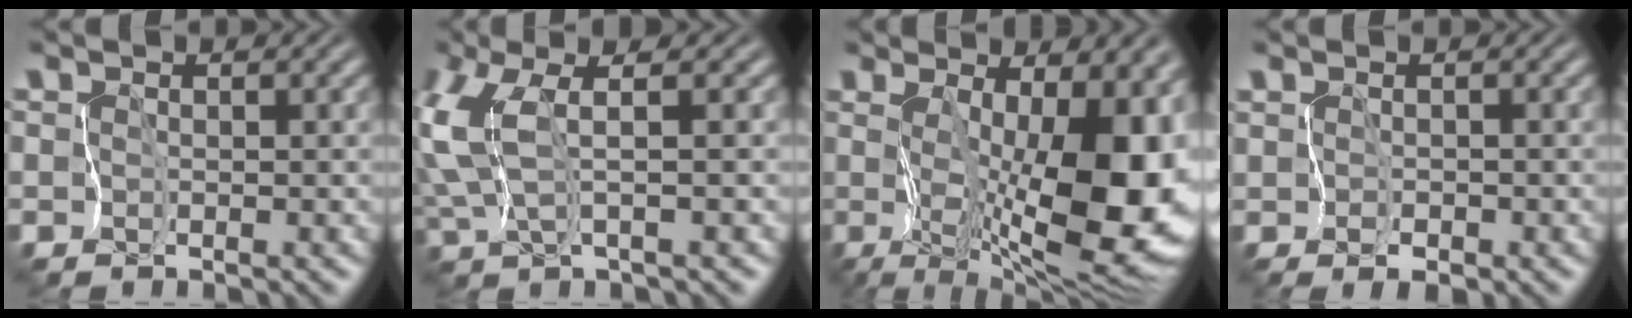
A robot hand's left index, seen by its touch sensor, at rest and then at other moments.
{"total": 4.9, "force": [0.8, 1.1, 4.7], "torque": [-0.145, -0.002, 0.013]}
{"total": 12.9, "force": [-0.5, 3.7, 12.4], "torque": [-0.178, -0.014, 0.001]}
{"total": 0.5, "force": [-0.2, -0.3, 0.4], "torque": [-0.016, -0.004, -0.006]}